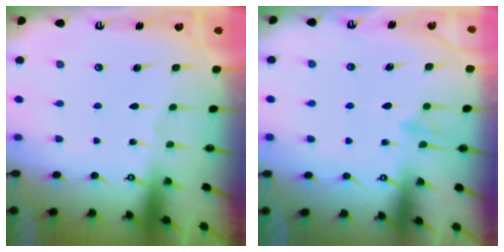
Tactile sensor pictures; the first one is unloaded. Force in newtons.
{"total": 8.3, "press": 8.2, "slide": 1.3}